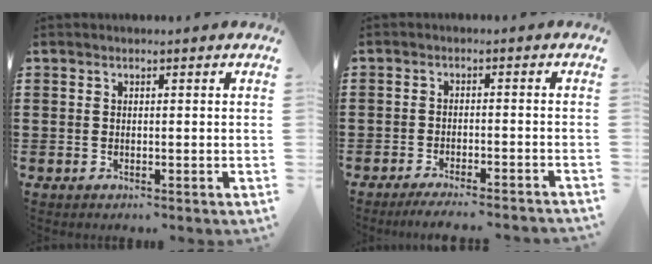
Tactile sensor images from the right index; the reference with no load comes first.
{"total": 2.8, "force": [-2.6, -0.2, 1.0], "torque": [-0.016, -0.002, -0.051]}